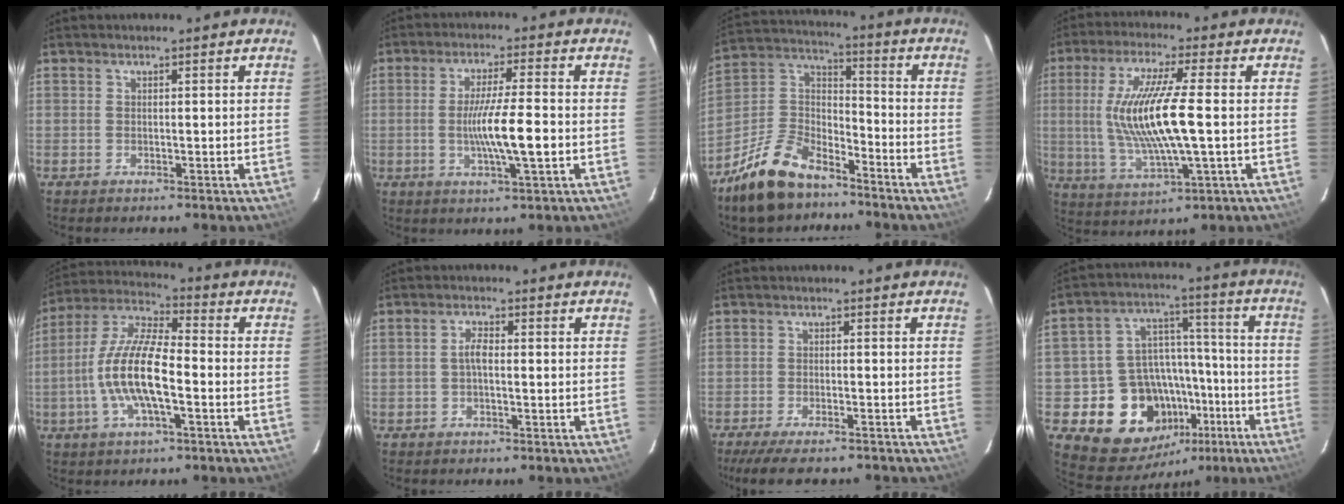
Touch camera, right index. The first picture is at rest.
{"total": 9.0, "force": [-1.7, 0.3, 8.9], "torque": [-0.154, -0.011, -0.029]}
{"total": 16.3, "force": [-11.5, 7.7, 8.6], "torque": [-0.193, 0.018, -0.210]}
{"total": 14.8, "force": [0.1, 2.0, 14.7], "torque": [-0.283, -0.010, 0.010]}
{"total": 13.8, "force": [-3.3, 4.0, 12.8], "torque": [-0.260, 0.003, -0.069]}
{"total": 2.2, "force": [-0.3, 0.8, 2.0], "torque": [-0.042, 0.007, -0.006]}
{"total": 11.3, "force": [-9.8, 2.3, 5.3], "torque": [-0.117, -0.026, -0.150]}
{"total": 17.8, "force": [-7.8, 14.0, 7.6], "torque": [-0.152, 0.050, -0.088]}